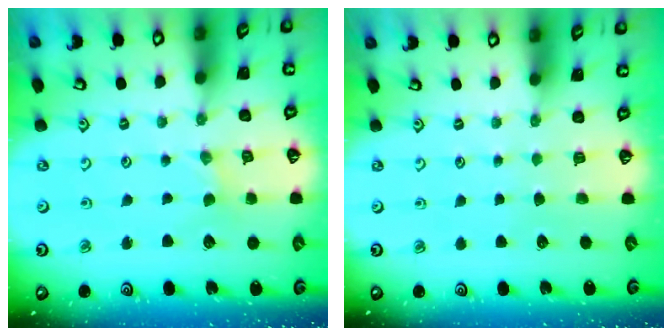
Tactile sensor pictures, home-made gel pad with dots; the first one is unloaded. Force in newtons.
{"total": 0.0}